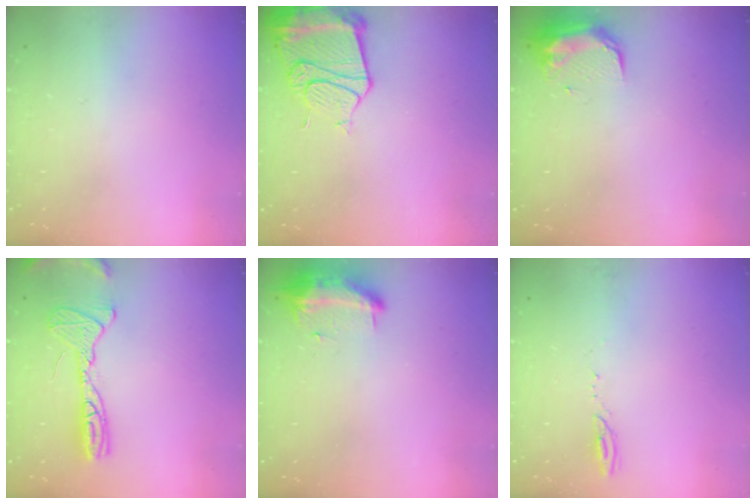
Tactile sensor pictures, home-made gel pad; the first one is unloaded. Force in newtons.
{"total": 14.5, "press": 14.4, "slide": 1.7}
{"total": 9.7, "press": 9.7, "slide": 0.7}
{"total": 12.5, "press": 12.3, "slide": 2.3}
{"total": 9.5, "press": 9.2, "slide": 2.4}
{"total": 3.3, "press": 3.3, "slide": 0.4}